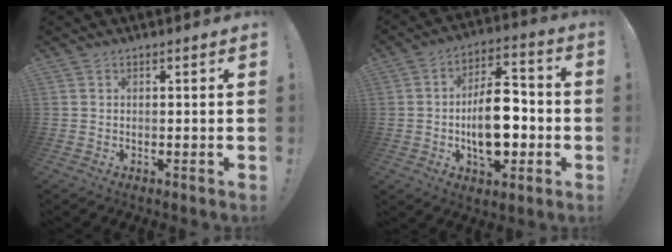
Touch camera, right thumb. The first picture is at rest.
{"total": 15.8, "force": [-3.0, 9.8, 11.9], "torque": [-0.178, 0.020, -0.049]}